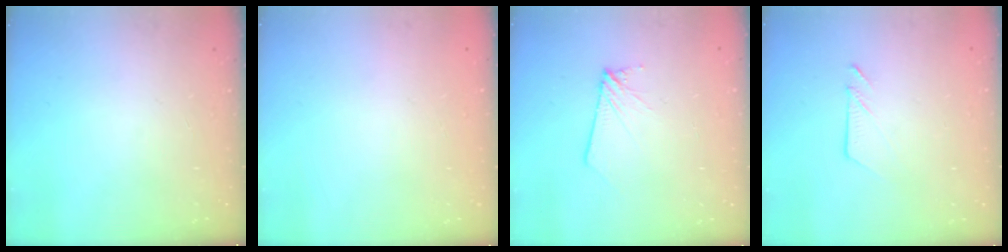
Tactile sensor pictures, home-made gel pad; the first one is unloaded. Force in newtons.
{"total": 0.0}
{"total": 2.6, "press": 2.6, "slide": 0.2}
{"total": 4.7, "press": 4.6, "slide": 0.8}